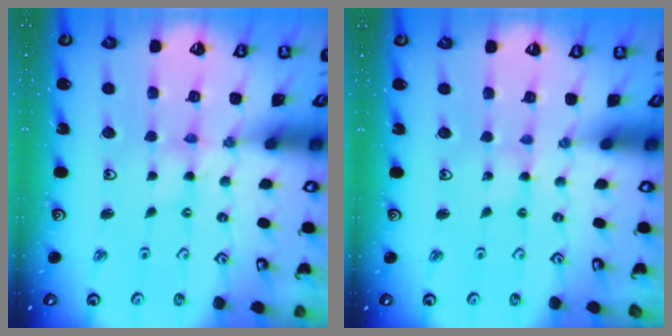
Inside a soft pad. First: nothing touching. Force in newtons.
{"total": 1.3, "press": 1.3, "slide": 0.2}